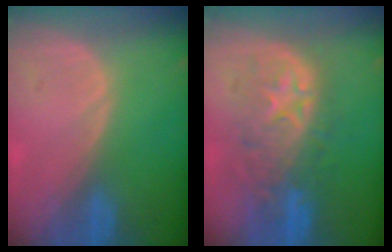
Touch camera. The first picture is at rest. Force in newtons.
{"total": 9.5, "press": 9.0, "slide": 3.1}